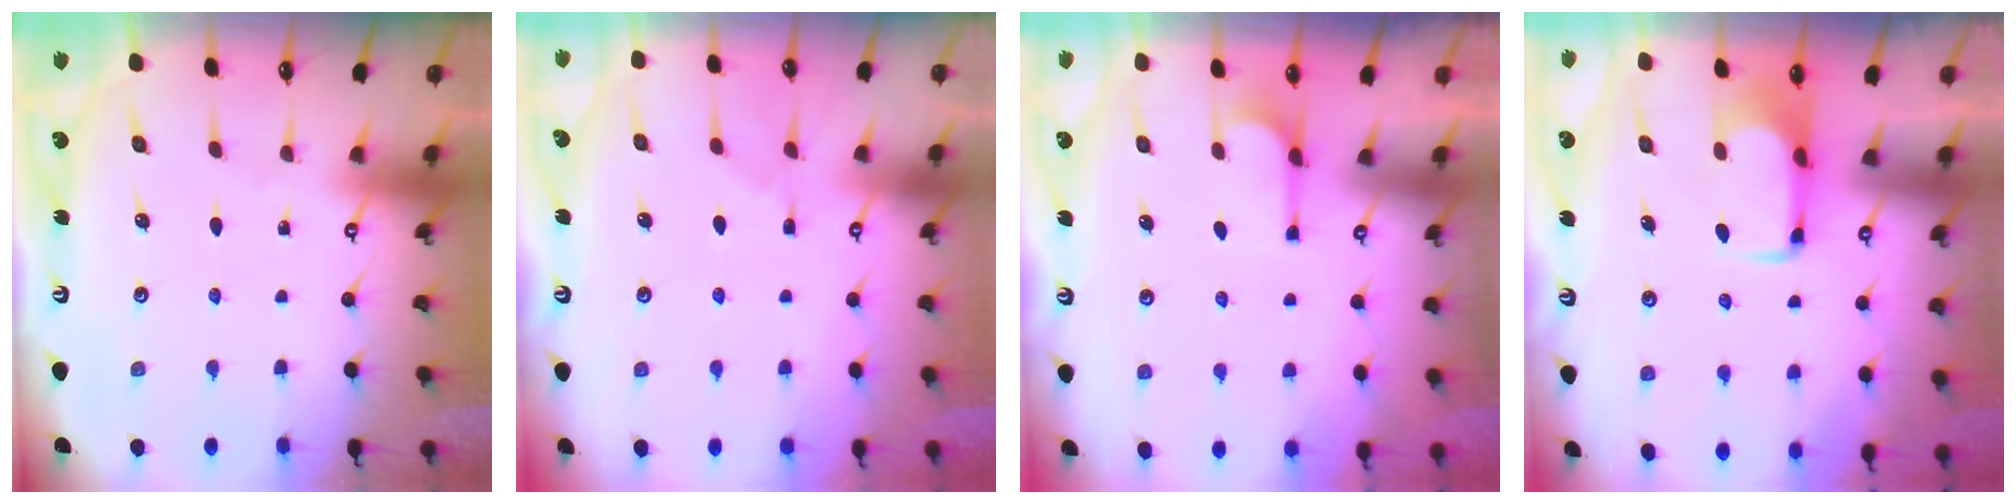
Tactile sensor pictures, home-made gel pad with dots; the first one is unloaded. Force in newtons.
{"total": 1.6, "press": 1.2, "slide": 1.2}
{"total": 2.9, "press": 2.7, "slide": 1.1}
{"total": 2.0, "press": 2.0, "slide": 0.4}